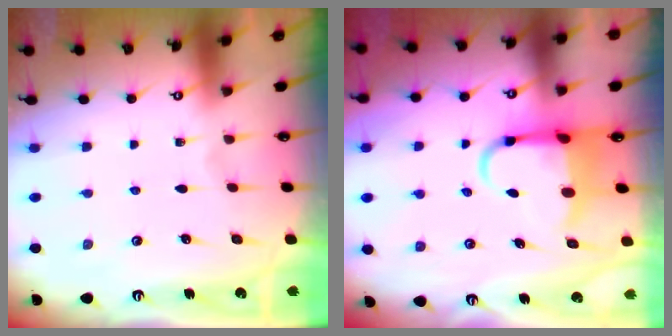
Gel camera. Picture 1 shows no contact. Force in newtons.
{"total": 6.9, "press": 6.8, "slide": 1.5}